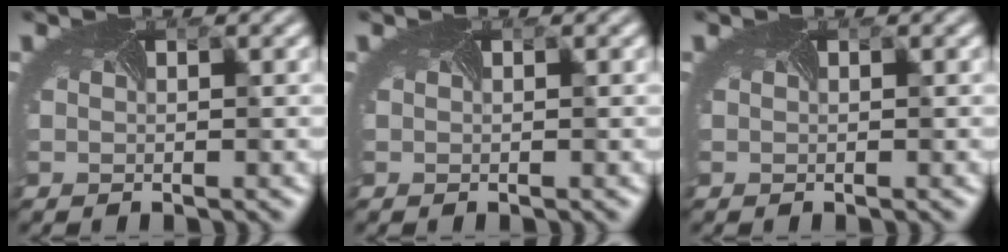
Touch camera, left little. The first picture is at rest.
{"total": 0.0}
{"total": 0.0}